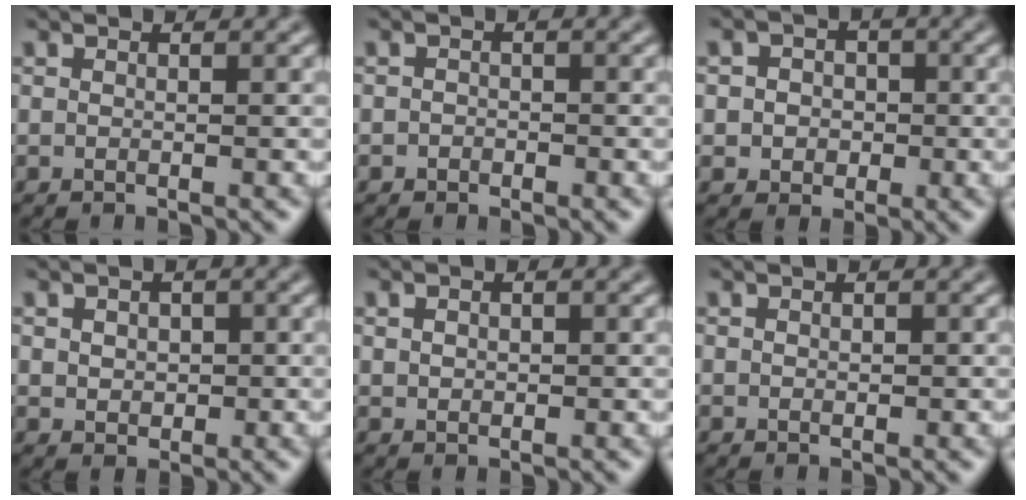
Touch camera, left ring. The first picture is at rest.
{"total": 0.9, "force": [-0.4, 0.8, 0.1], "torque": [0.003, -0.003, -0.008]}
{"total": 3.7, "force": [0.1, 3.4, 1.4], "torque": [-0.001, 0.010, -0.015]}
{"total": 2.0, "force": [0.3, 1.6, 1.1], "torque": [-0.015, 0.005, 0.002]}
{"total": 1.1, "force": [0.3, 0.8, 0.7], "torque": [-0.012, 0.000, 0.007]}
{"total": 0.5, "force": [0.0, 0.3, 0.4], "torque": [-0.004, -0.001, 0.000]}